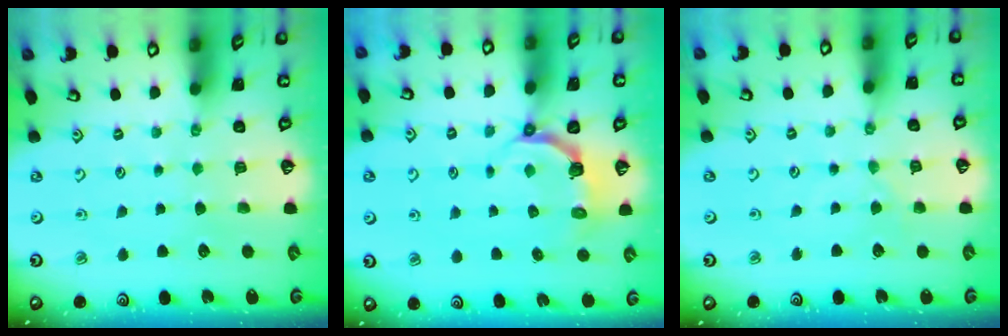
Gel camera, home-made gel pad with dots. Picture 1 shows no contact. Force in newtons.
{"total": 5.0, "press": 3.4, "slide": 3.7}
{"total": 0.0}